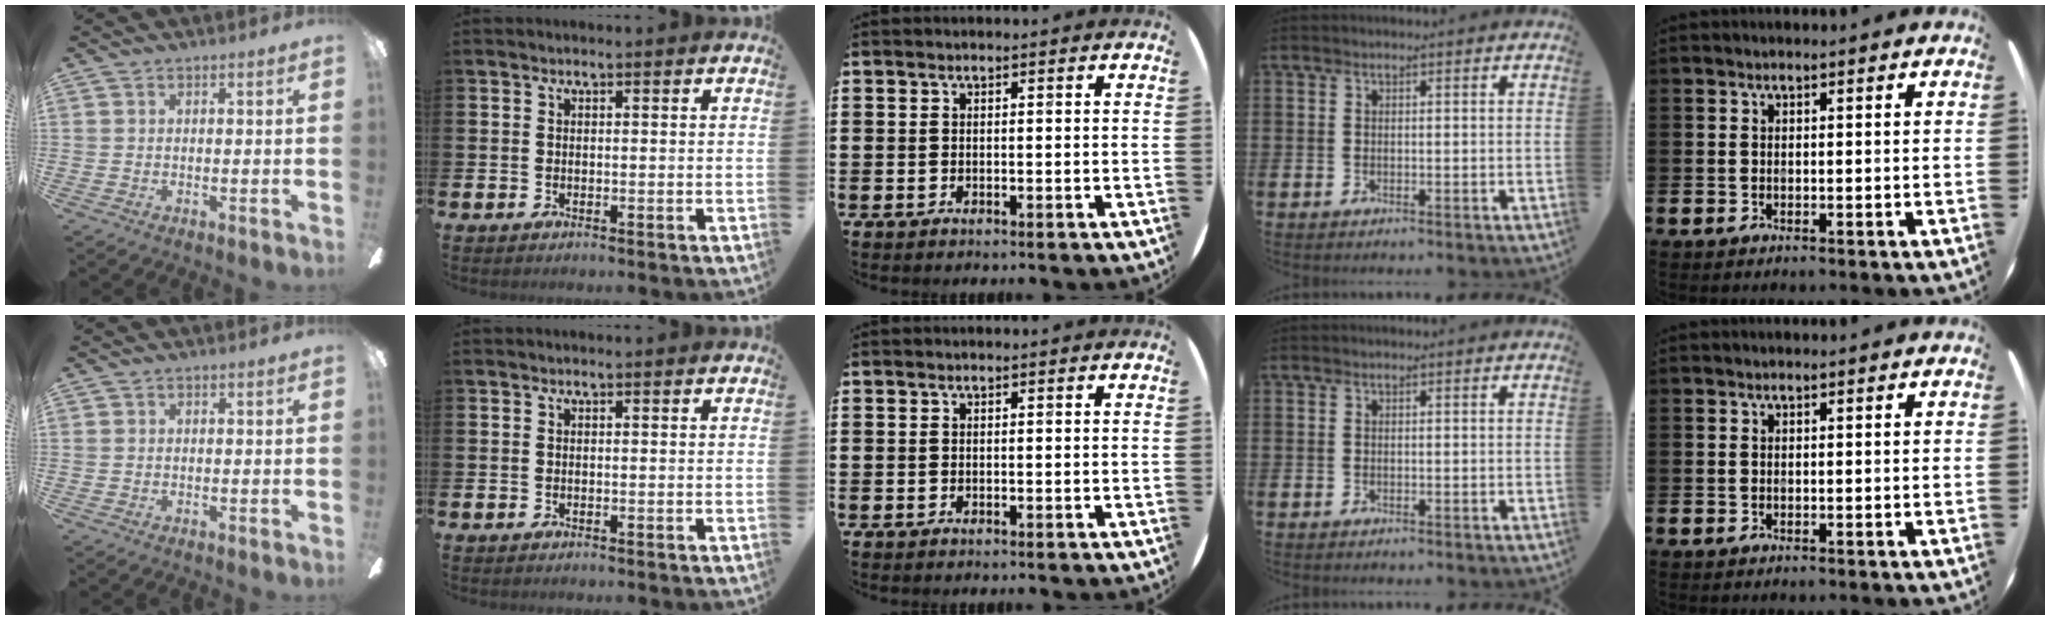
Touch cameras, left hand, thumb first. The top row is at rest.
{}